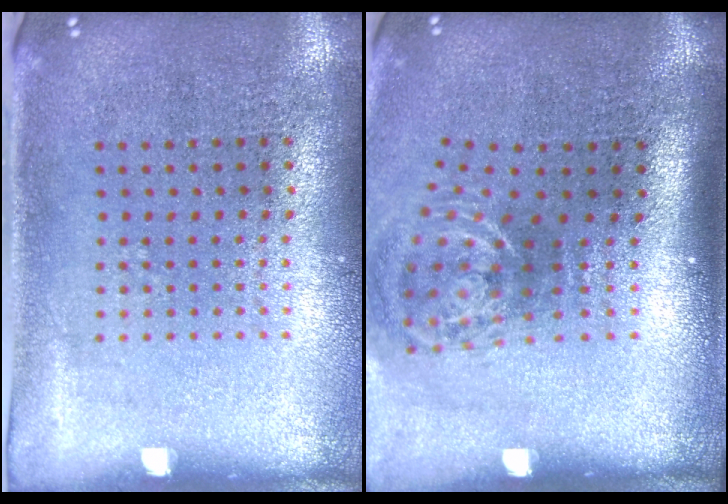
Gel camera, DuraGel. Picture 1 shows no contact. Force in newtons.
{"total": 2.2, "press": 1.3, "slide": 1.7}